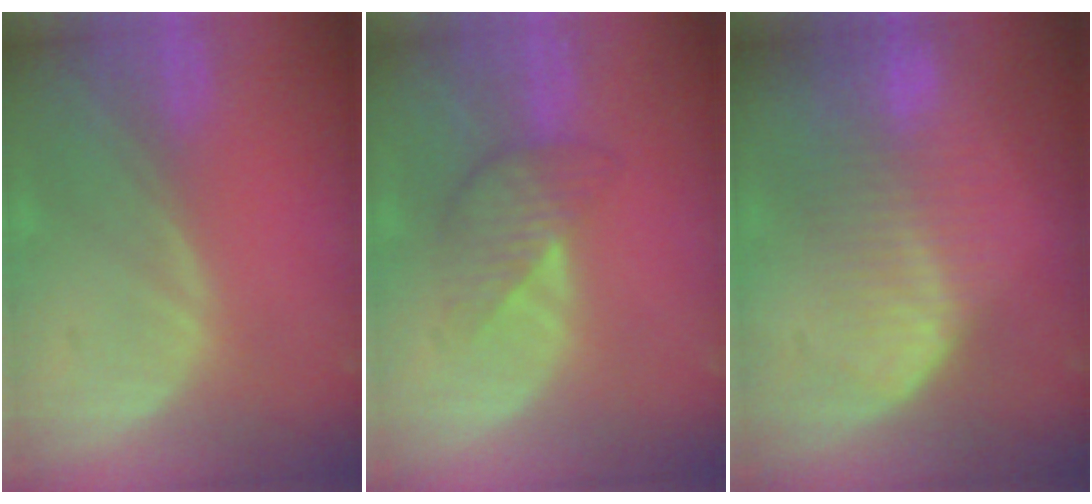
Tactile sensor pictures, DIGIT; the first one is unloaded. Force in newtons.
{"total": 4.6, "press": 4.6, "slide": 0.2}
{"total": 7.5, "press": 7.2, "slide": 2.1}